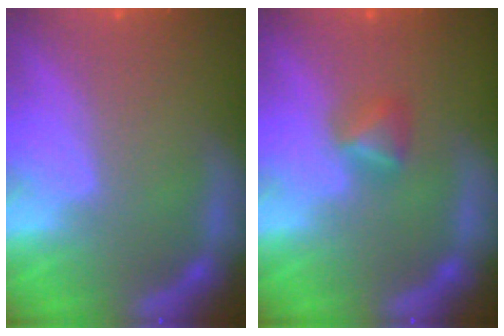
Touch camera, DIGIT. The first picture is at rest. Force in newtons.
{"total": 1.9}